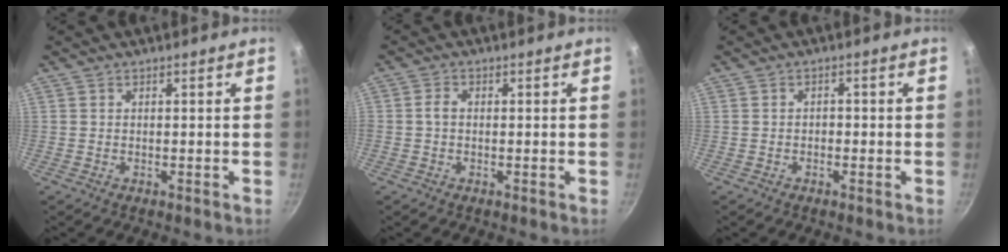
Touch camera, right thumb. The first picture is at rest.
{"total": 1.9, "force": [-0.2, 1.2, 1.4], "torque": [-0.024, 0.003, -0.008]}
{"total": 1.2, "force": [-0.4, 0.9, 0.7], "torque": [-0.002, 0.005, -0.011]}